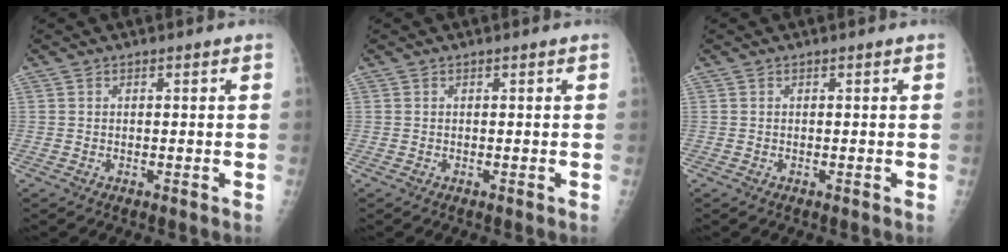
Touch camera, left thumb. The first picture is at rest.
{"total": 0.0}
{"total": 0.0}